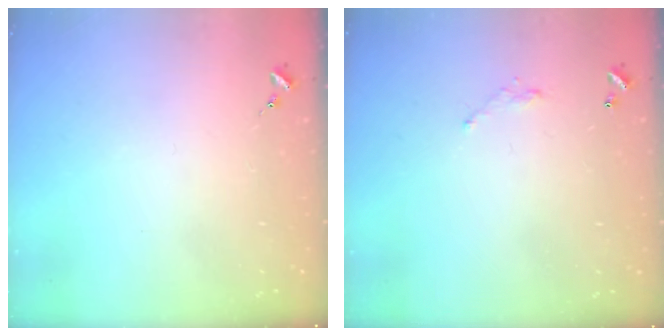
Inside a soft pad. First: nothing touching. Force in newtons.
{"total": 5.6, "press": 5.6, "slide": 0.2}